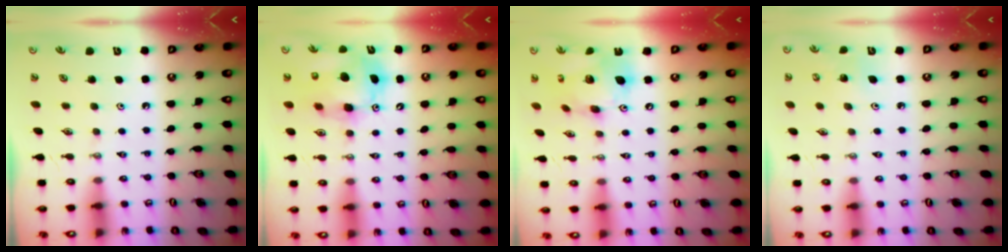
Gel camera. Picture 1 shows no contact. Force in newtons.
{"total": 13.7, "press": 13.5, "slide": 2.3}
{"total": 17.1, "press": 17.0, "slide": 2.0}
{"total": 5.1, "press": 4.7, "slide": 1.9}